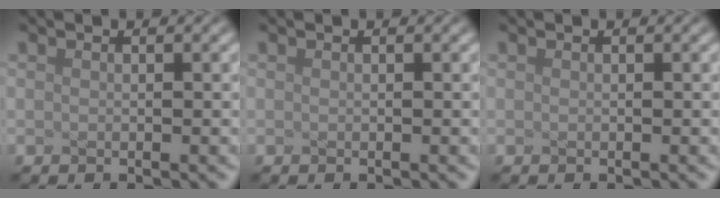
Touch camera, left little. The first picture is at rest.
{"total": 0.0}
{"total": 0.0}